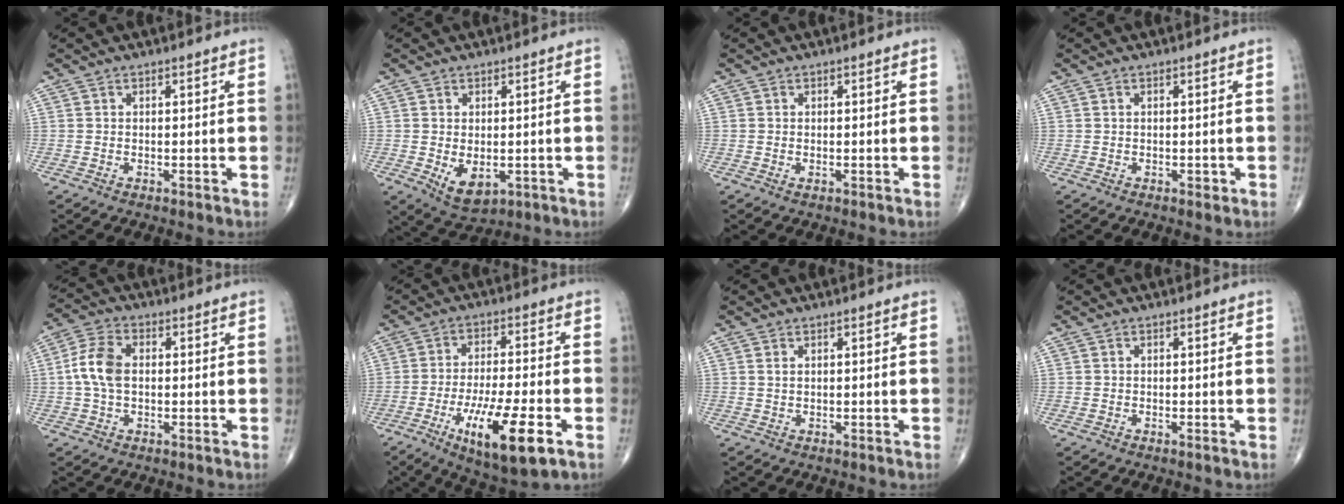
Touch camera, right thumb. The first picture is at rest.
{"total": 6.2, "force": [-1.2, 3.6, 4.8], "torque": [-0.071, -0.011, -0.005]}
{"total": 0.5, "force": [-0.2, 0.3, 0.4], "torque": [-0.012, 0.003, -0.001]}
{"total": 0.8, "force": [-0.3, 0.5, 0.6], "torque": [-0.005, 0.000, -0.004]}
{"total": 7.5, "force": [0.3, 4.5, 5.9], "torque": [-0.129, 0.019, -0.001]}
{"total": 15.1, "force": [-6.1, 3.8, 13.3], "torque": [-0.234, 0.003, -0.093]}
{"total": 0.8, "force": [0.3, 0.4, 0.6], "torque": [-0.015, 0.004, 0.009]}
{"total": 0.0}